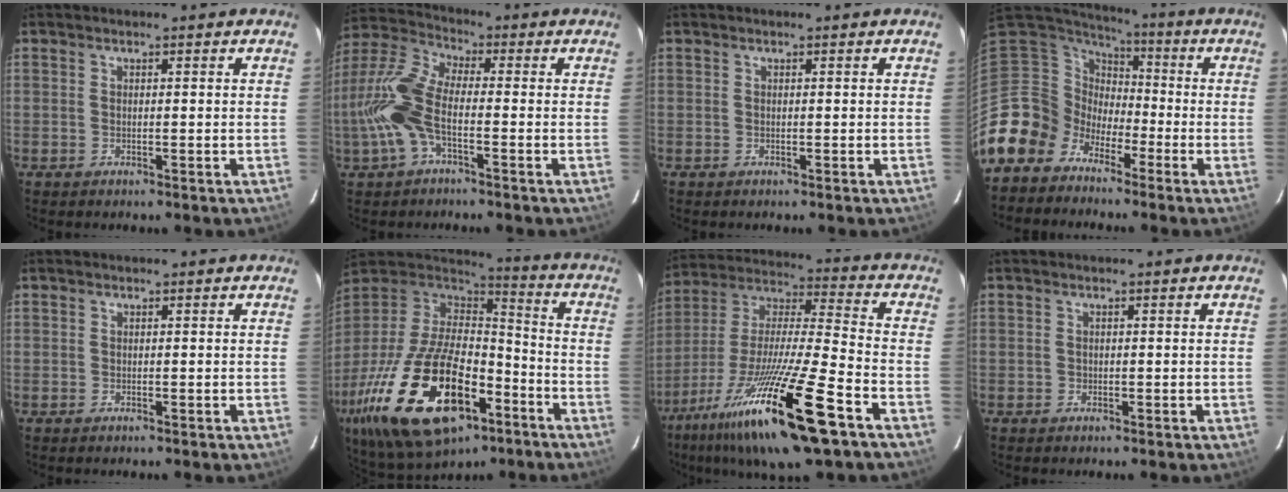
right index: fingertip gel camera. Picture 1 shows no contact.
{"total": 12.1, "force": [-3.1, 4.6, 10.7], "torque": [-0.249, 0.008, -0.067]}
{"total": 0.0}
{"total": 10.1, "force": [-5.9, 8.2, 0.8], "torque": [-0.039, 0.035, -0.129]}
{"total": 0.0}
{"total": 31.9, "force": [-14.8, 15.5, 23.6], "torque": [-0.486, -0.038, -0.241]}
{"total": 24.8, "force": [-14.7, 2.6, 19.9], "torque": [-0.376, -0.055, -0.264]}
{"total": 0.7, "force": [-0.1, 0.6, 0.2], "torque": [-0.001, 0.001, -0.002]}